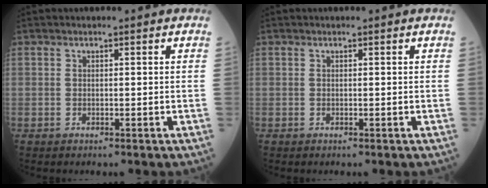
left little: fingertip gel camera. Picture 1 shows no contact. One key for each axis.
{"total": 0.0}